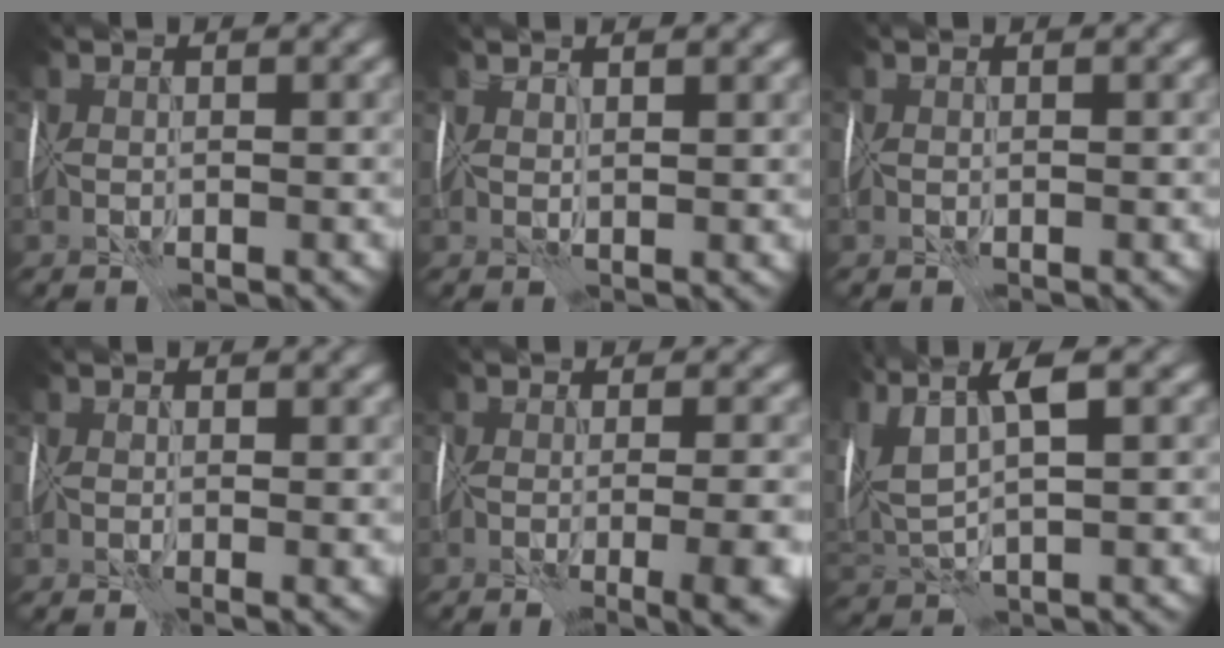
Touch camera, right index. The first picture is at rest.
{"total": 2.2, "force": [1.8, 0.7, 1.1], "torque": [-0.001, 0.009, 0.019]}
{"total": 0.0}
{"total": 1.7, "force": [0.1, 0.7, 1.6], "torque": [-0.021, -0.005, 0.007]}
{"total": 10.7, "force": [-5.5, 4.0, 8.2], "torque": [-0.094, -0.004, -0.038]}
{"total": 8.8, "force": [4.3, 3.2, 7.0], "torque": [-0.158, 0.018, 0.082]}